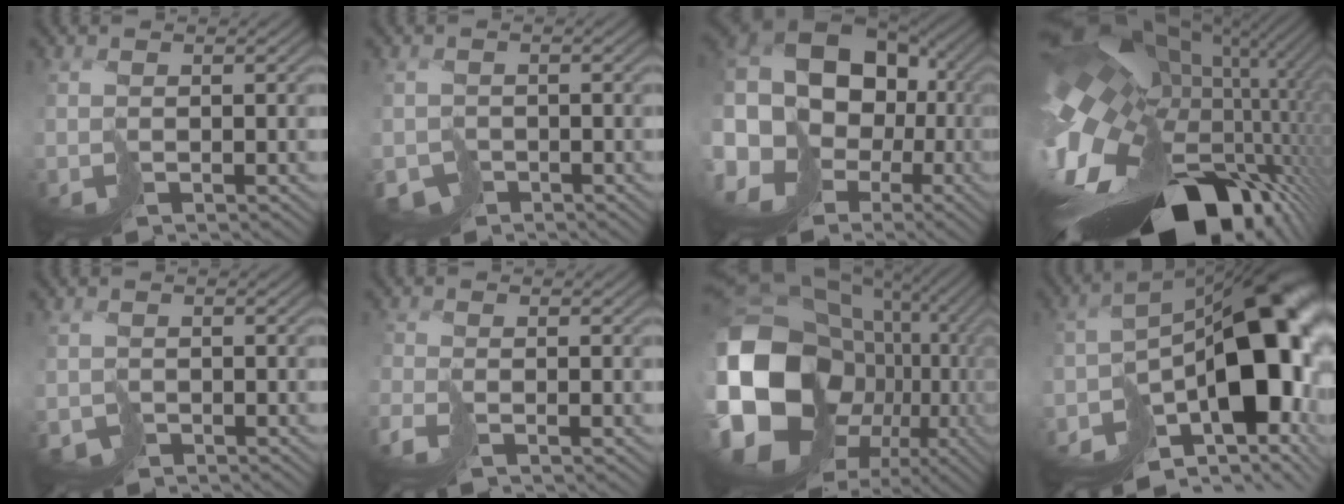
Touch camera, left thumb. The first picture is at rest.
{"total": 2.4, "force": [-1.9, 1.4, 0.6], "torque": [-0.007, -0.006, -0.034]}
{"total": 19.6, "force": [0.5, 15.1, 12.6], "torque": [-0.289, -0.003, 0.009]}
{"total": 18.0, "force": [-0.4, 10.7, 14.6], "torque": [-0.287, -0.054, 0.019]}
{"total": 1.4, "force": [-1.2, 0.8, 0.1], "torque": [0.004, -0.005, -0.022]}
{"total": 1.7, "force": [-1.4, -1.0, -0.1], "torque": [0.009, 0.001, -0.032]}
{"total": 20.6, "force": [-2.1, 16.4, 12.3], "torque": [-0.312, -0.030, 0.003]}
{"total": 15.6, "force": [-4.8, 8.2, 12.4], "torque": [-0.160, -0.024, -0.056]}